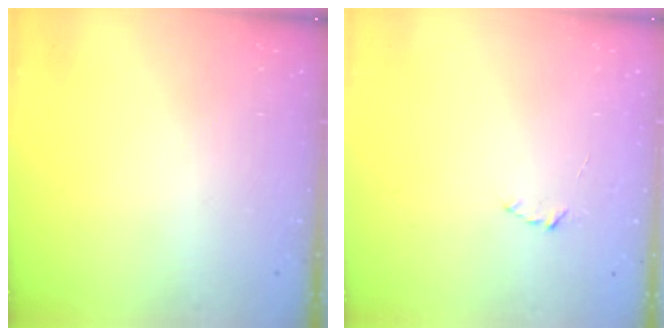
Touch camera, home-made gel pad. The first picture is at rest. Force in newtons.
{"total": 1.9, "press": 1.9, "slide": 0.2}